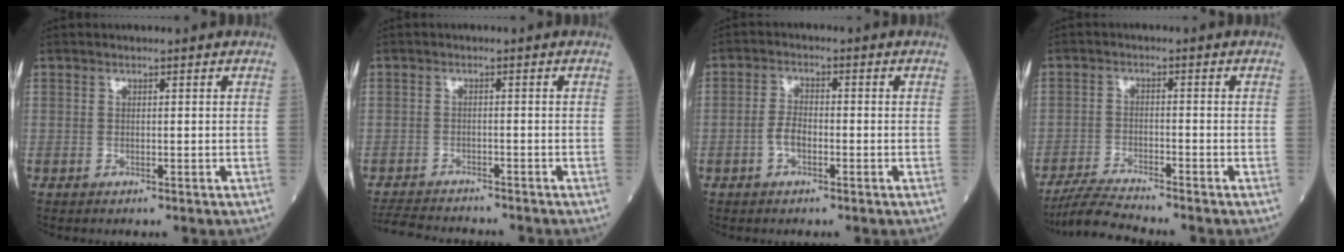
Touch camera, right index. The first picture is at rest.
{"total": 7.4, "force": [-7.1, 0.9, 1.9], "torque": [-0.030, -0.011, -0.113]}
{"total": 3.0, "force": [-1.1, 1.5, 2.4], "torque": [-0.046, 0.007, -0.020]}
{"total": 5.6, "force": [-5.2, -1.1, 1.6], "torque": [-0.036, -0.024, -0.099]}